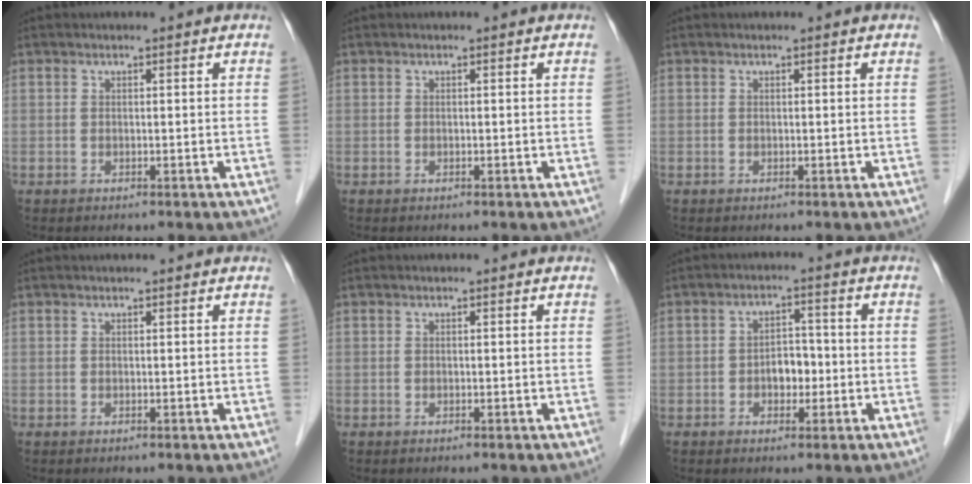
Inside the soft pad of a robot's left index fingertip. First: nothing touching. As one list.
[{"total": 0.0}, {"total": 0.0}, {"total": 0.5, "force": [0.5, 0.0, 0.2], "torque": [-0.005, 0.009, 0.007]}, {"total": 0.0}, {"total": 3.7, "force": [-1.2, 2.3, 2.7], "torque": [-0.044, 0.008, -0.018]}]